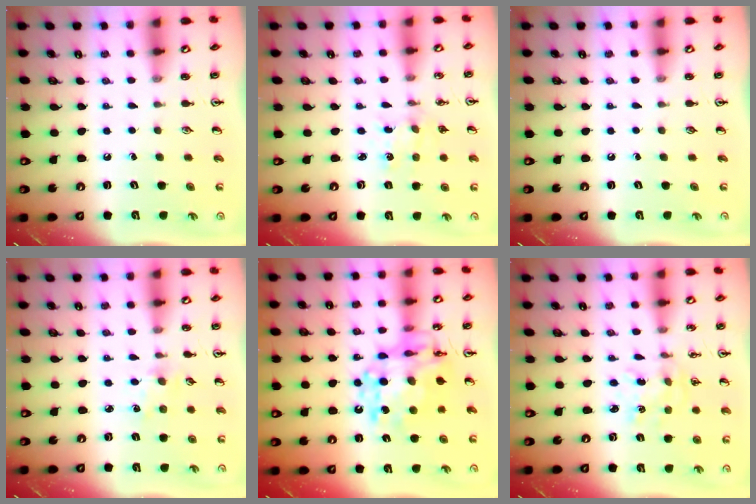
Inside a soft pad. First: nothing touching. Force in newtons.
{"total": 0.8, "press": 0.8, "slide": 0.1}
{"total": 0.0}
{"total": 2.0, "press": 2.0, "slide": 0.4}
{"total": 14.9, "press": 14.8, "slide": 1.3}
{"total": 2.4, "press": 2.3, "slide": 0.3}